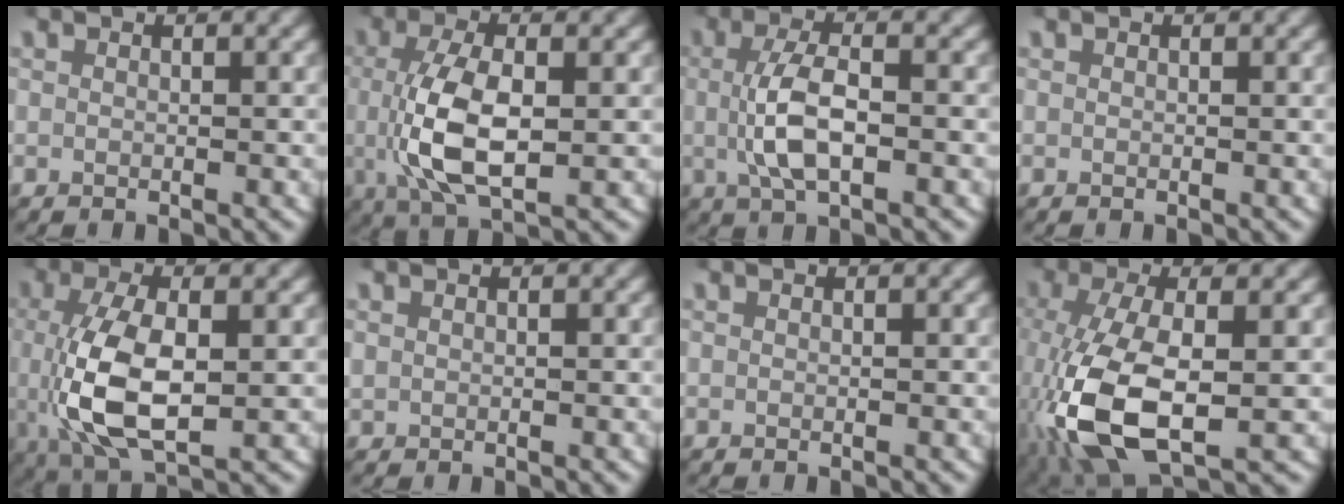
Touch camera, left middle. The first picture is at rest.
{"total": 6.4, "force": [-0.2, 2.6, 5.8], "torque": [-0.133, -0.007, 0.003]}
{"total": 4.2, "force": [-0.3, 1.3, 4.0], "torque": [-0.082, 0.002, -0.004]}
{"total": 0.0}
{"total": 7.6, "force": [-0.3, 3.4, 6.8], "torque": [-0.155, -0.011, 0.004]}
{"total": 0.8, "force": [0.1, 0.8, 0.2], "torque": [-0.013, -0.001, 0.004]}
{"total": 0.0}
{"total": 9.6, "force": [-2.5, 4.8, 7.9], "torque": [-0.197, -0.039, -0.013]}